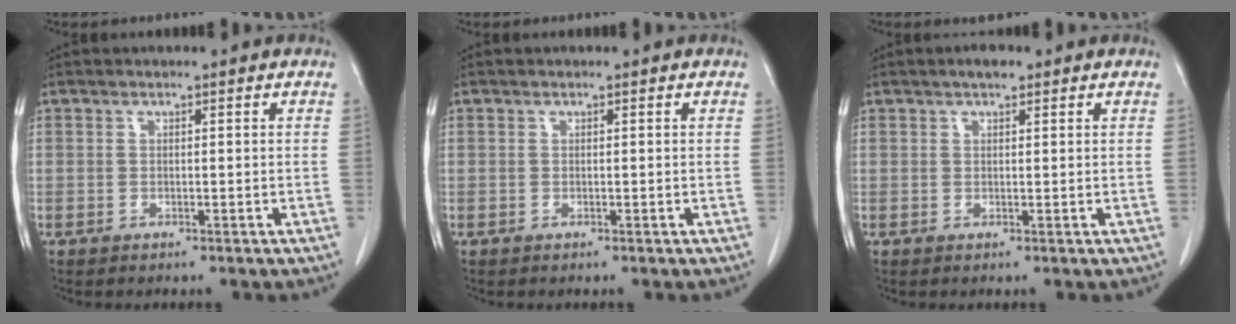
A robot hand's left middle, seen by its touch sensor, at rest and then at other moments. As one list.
[{"total": 0.0}, {"total": 1.9, "force": [1.3, 0.6, 1.2], "torque": [-0.021, 0.008, 0.019]}]